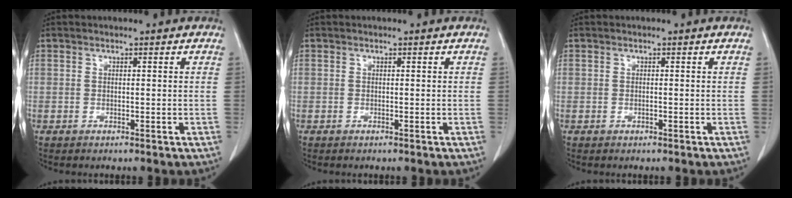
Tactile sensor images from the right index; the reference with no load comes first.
{"total": 0.0}
{"total": 0.0}